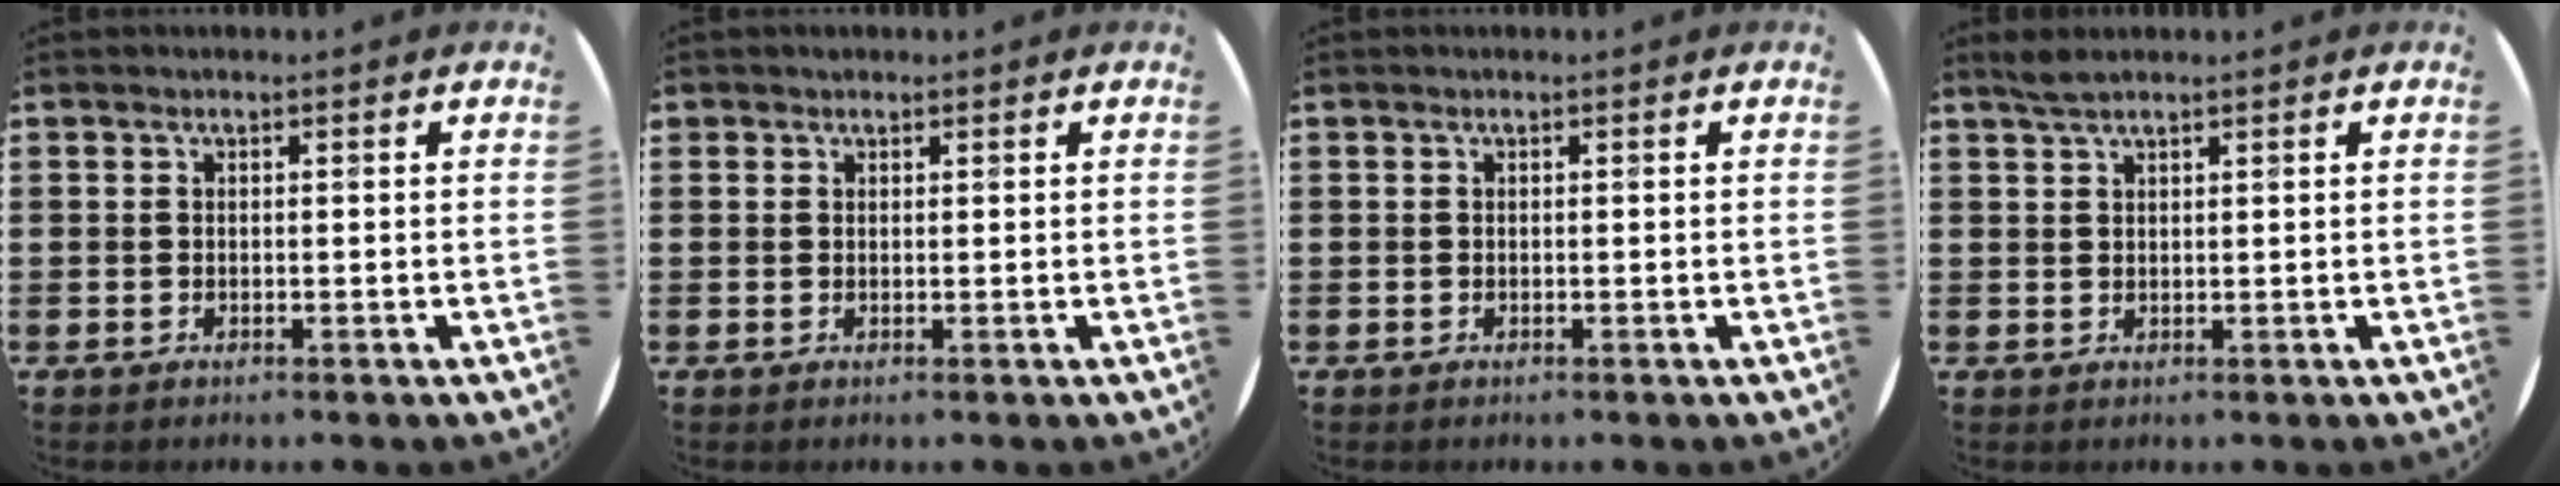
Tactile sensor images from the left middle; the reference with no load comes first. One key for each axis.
{"total": 0.6, "fx": 0.5, "fy": 0.3, "fz": -0.1, "tx": 0.002, "ty": 0.005, "tz": 0.010}
{"total": 0.0}
{"total": 1.7, "fx": 1.5, "fy": 0.2, "fz": 0.8, "tx": -0.017, "ty": 0.003, "tz": 0.028}